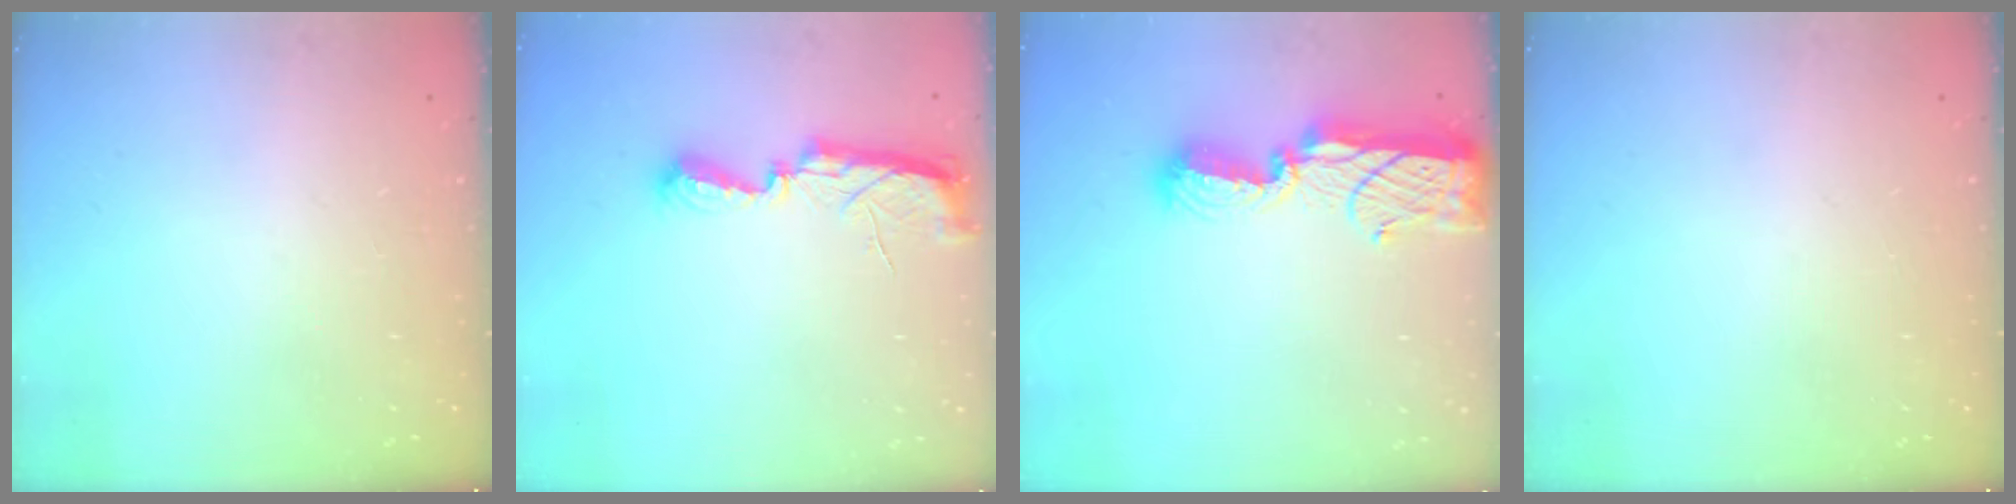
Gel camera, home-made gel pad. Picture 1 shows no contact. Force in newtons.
{"total": 7.5, "press": 7.5, "slide": 0.5}
{"total": 14.1, "press": 14.1, "slide": 0.7}
{"total": 0.0}